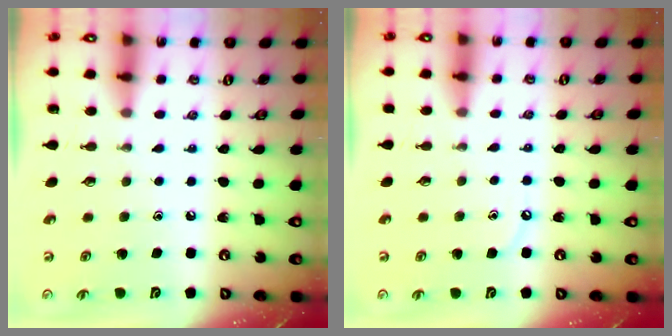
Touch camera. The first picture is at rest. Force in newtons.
{"total": 4.1, "press": 4.1, "slide": 0.6}